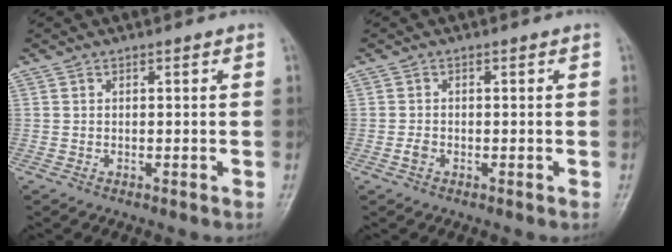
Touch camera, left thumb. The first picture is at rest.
{"total": 1.2, "force": [-0.4, 0.9, 0.7], "torque": [-0.013, 0.000, -0.009]}